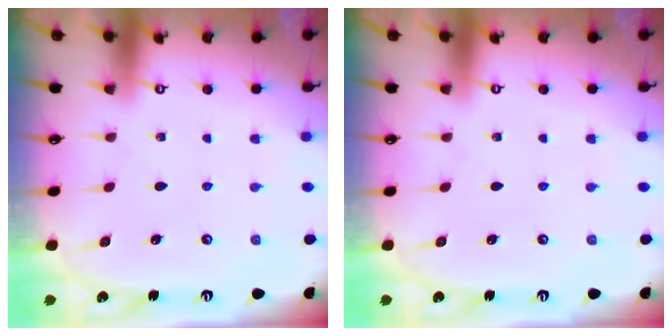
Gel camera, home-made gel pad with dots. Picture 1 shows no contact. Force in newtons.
{"total": 0.0}